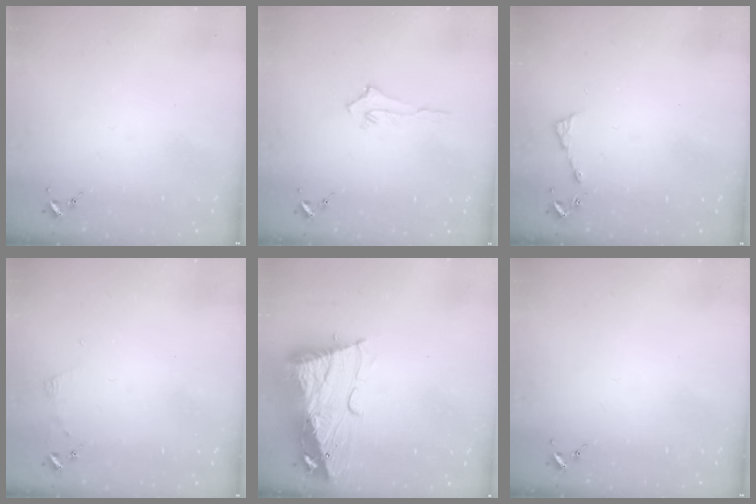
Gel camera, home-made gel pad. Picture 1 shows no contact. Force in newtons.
{"total": 4.3, "press": 4.2, "slide": 0.5}
{"total": 5.6, "press": 5.6, "slide": 0.7}
{"total": 3.6, "press": 3.6, "slide": 0.4}
{"total": 16.3, "press": 16.1, "slide": 2.0}
{"total": 0.0}